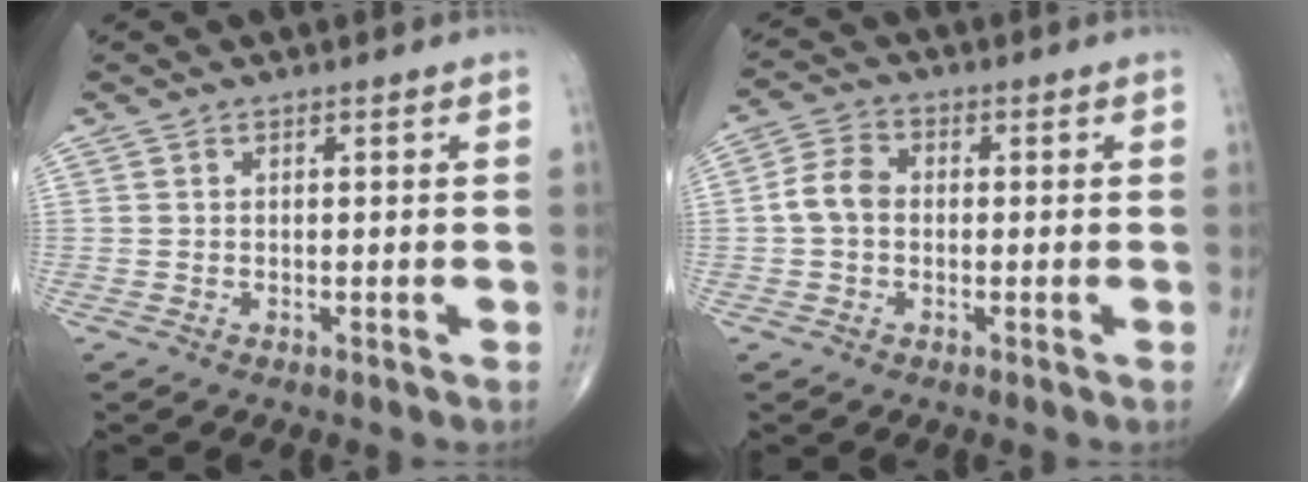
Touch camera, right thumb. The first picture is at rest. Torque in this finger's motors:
{"motor_torque": [-0.08, 0.11, 0.23, -0.02, 0.02]}